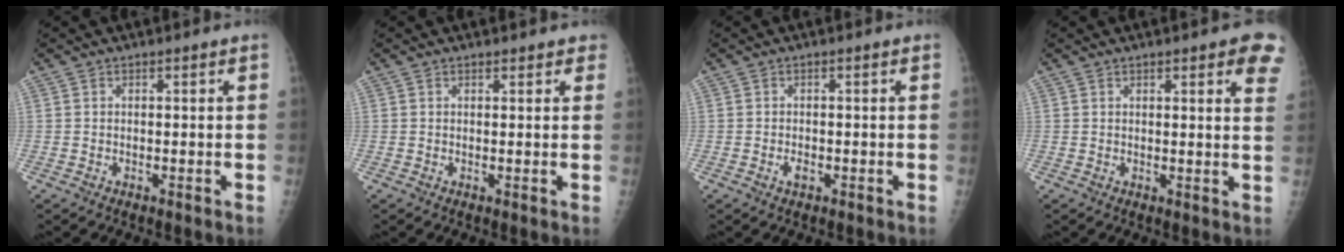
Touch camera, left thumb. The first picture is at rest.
{"total": 1.7, "force": [1.4, 0.8, 0.4], "torque": [0.017, -0.001, 0.010]}
{"total": 1.4, "force": [-0.6, 0.8, 0.9], "torque": [-0.014, 0.001, -0.010]}
{"total": 7.6, "force": [4.3, 1.9, 6.0], "torque": [-0.048, -0.011, 0.040]}